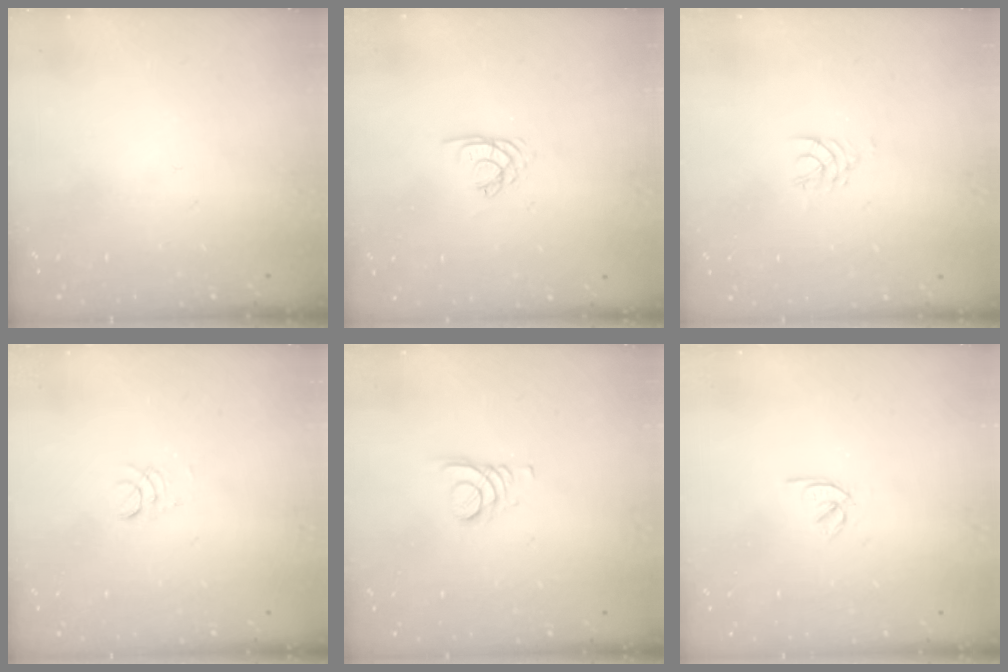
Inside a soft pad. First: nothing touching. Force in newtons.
{"total": 2.2, "press": 2.2, "slide": 0.2}
{"total": 2.5, "press": 2.5, "slide": 0.2}
{"total": 2.9, "press": 2.8, "slide": 0.3}
{"total": 2.4, "press": 2.4, "slide": 0.2}
{"total": 2.5, "press": 2.4, "slide": 0.7}